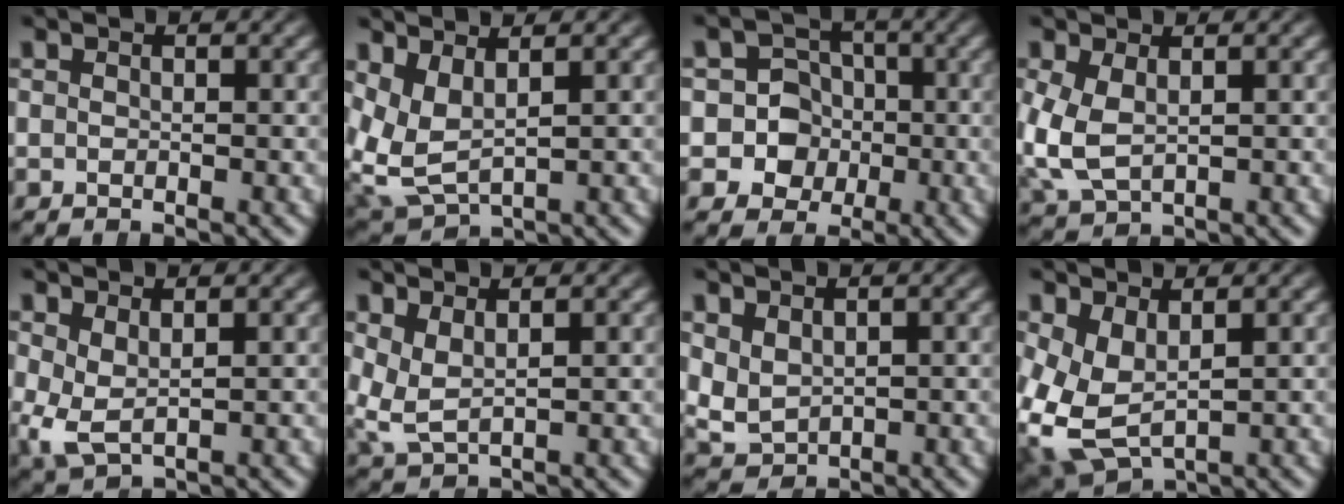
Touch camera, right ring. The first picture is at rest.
{"total": 6.5, "force": [1.1, 5.3, 3.6], "torque": [-0.113, -0.029, 0.031]}
{"total": 9.8, "force": [-1.8, 9.2, 2.9], "torque": [-0.091, -0.043, -0.026]}
{"total": 4.4, "force": [-0.1, 3.4, 2.8], "torque": [-0.093, -0.025, 0.020]}
{"total": 3.3, "force": [0.1, 2.5, 2.2], "torque": [-0.074, -0.031, 0.021]}
{"total": 3.6, "force": [0.9, 2.9, 2.0], "torque": [-0.079, -0.024, 0.028]}
{"total": 3.1, "force": [0.8, 2.7, 1.3], "torque": [-0.057, -0.025, 0.035]}
{"total": 7.6, "force": [-1.2, 6.2, 4.2], "torque": [-0.129, -0.050, 0.004]}